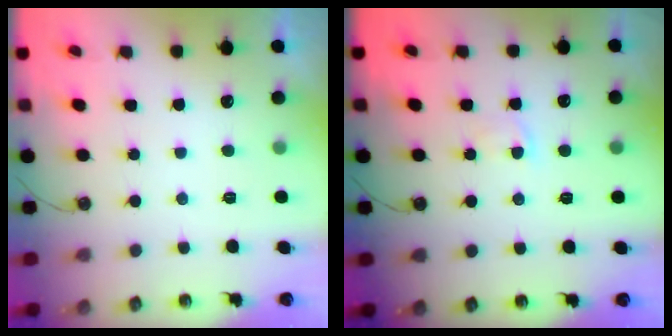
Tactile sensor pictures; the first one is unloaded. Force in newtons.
{"total": 1.5, "press": 1.4, "slide": 0.3}